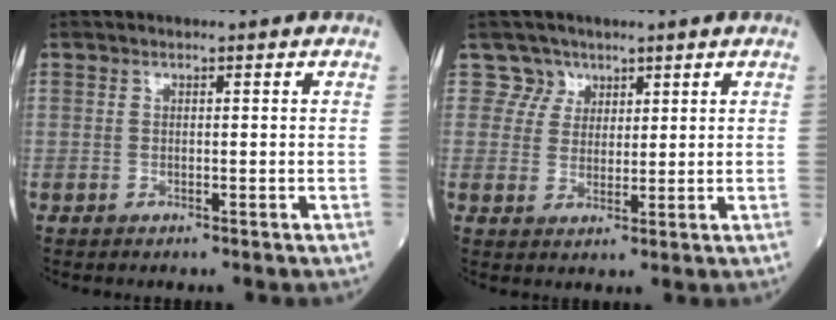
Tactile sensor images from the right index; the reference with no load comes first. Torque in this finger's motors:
{"motor_torque": [-0.31, -0.04, -0.07, -0.03]}